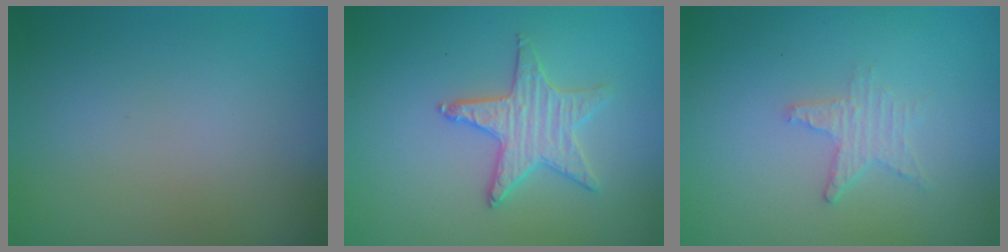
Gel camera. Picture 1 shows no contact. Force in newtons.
{"total": 2.4, "press": 2.4, "slide": 0.2}
{"total": 1.7, "press": 1.6, "slide": 0.4}